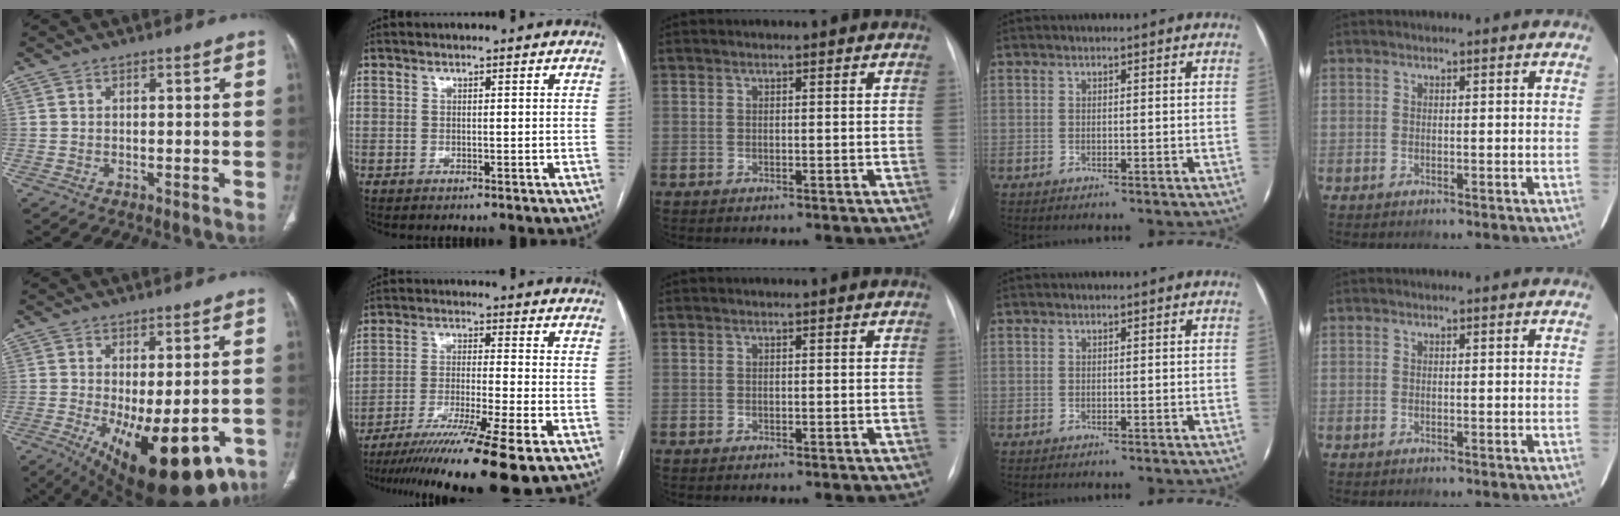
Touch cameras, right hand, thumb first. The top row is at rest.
{"thumb": {"total": 20.1, "force": [-8.8, 8.6, 16.0], "torque": [-0.196, -0.023, -0.108]}, "index": {"total": 16.3, "force": [-11.8, -1.3, 11.1], "torque": [-0.173, -0.041, -0.194]}}